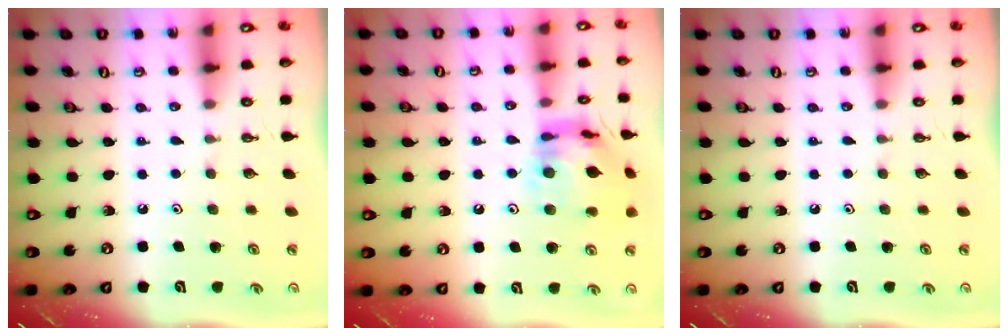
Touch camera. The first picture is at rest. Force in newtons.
{"total": 15.4, "press": 15.3, "slide": 1.6}
{"total": 0.0}